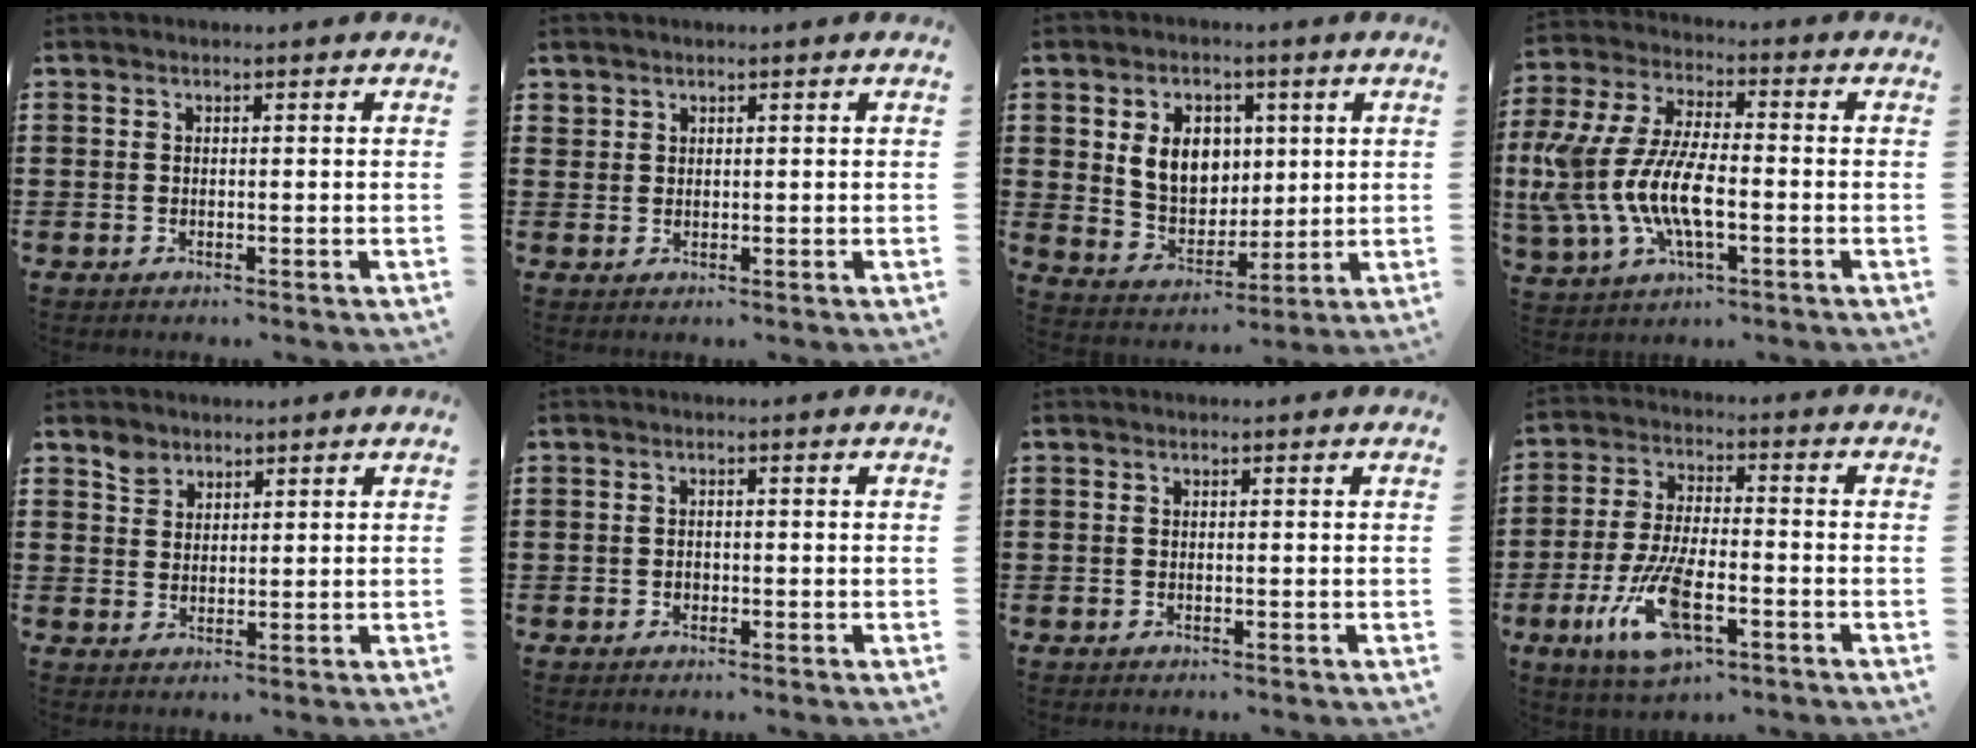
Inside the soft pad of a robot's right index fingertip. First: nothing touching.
{"total": 1.4, "force": [1.2, 0.7, 0.0], "torque": [-0.002, 0.000, 0.025]}
{"total": 8.1, "force": [1.7, 6.3, 4.8], "torque": [-0.099, 0.014, 0.029]}
{"total": 12.7, "force": [-2.6, 5.9, 10.9], "torque": [-0.276, -0.019, -0.056]}
{"total": 2.9, "force": [2.2, 1.8, 0.3], "torque": [-0.014, 0.003, 0.045]}
{"total": 0.8, "force": [-0.3, 0.6, 0.5], "torque": [-0.011, -0.002, -0.005]}
{"total": 0.0}
{"total": 11.5, "force": [-4.8, 4.2, 9.6], "torque": [-0.208, -0.009, -0.085]}